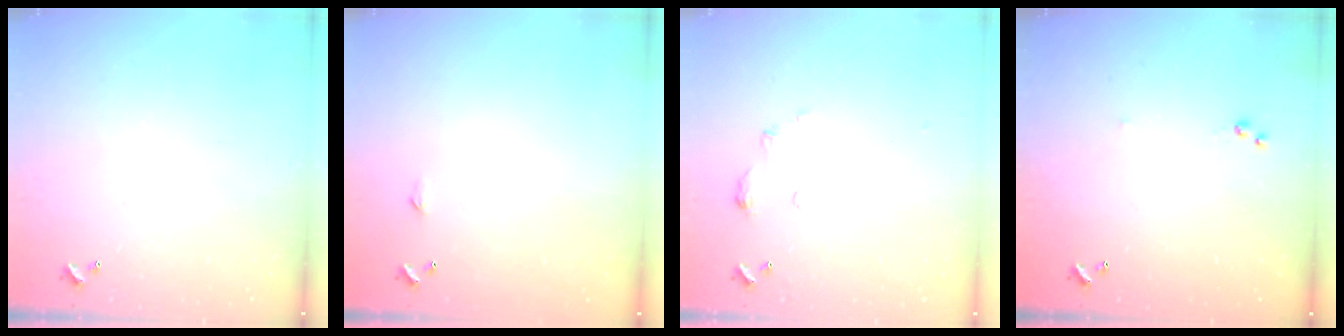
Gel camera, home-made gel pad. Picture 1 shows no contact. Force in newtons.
{"total": 2.3, "press": 2.3, "slide": 0.4}
{"total": 4.7, "press": 4.6, "slide": 0.7}
{"total": 4.8, "press": 4.7, "slide": 0.4}